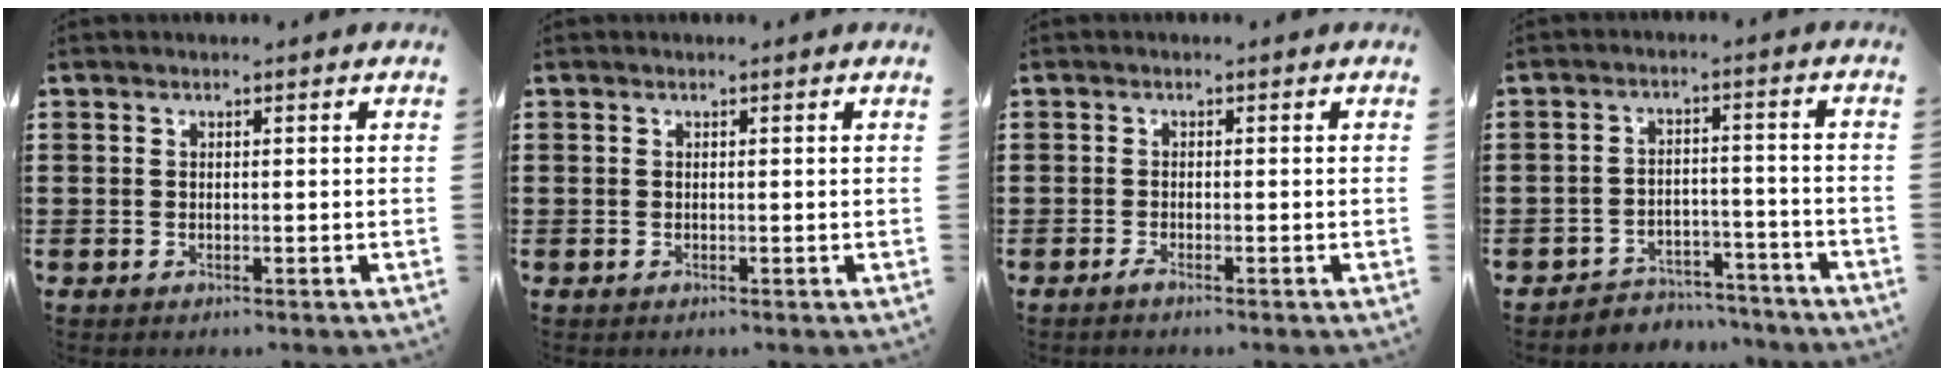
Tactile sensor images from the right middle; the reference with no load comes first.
{"total": 0.0}
{"total": 0.9, "force": [-0.6, 0.0, 0.6], "torque": [-0.013, -0.004, -0.010]}
{"total": 4.3, "force": [-4.2, 0.8, -0.2], "torque": [-0.004, 0.005, -0.091]}